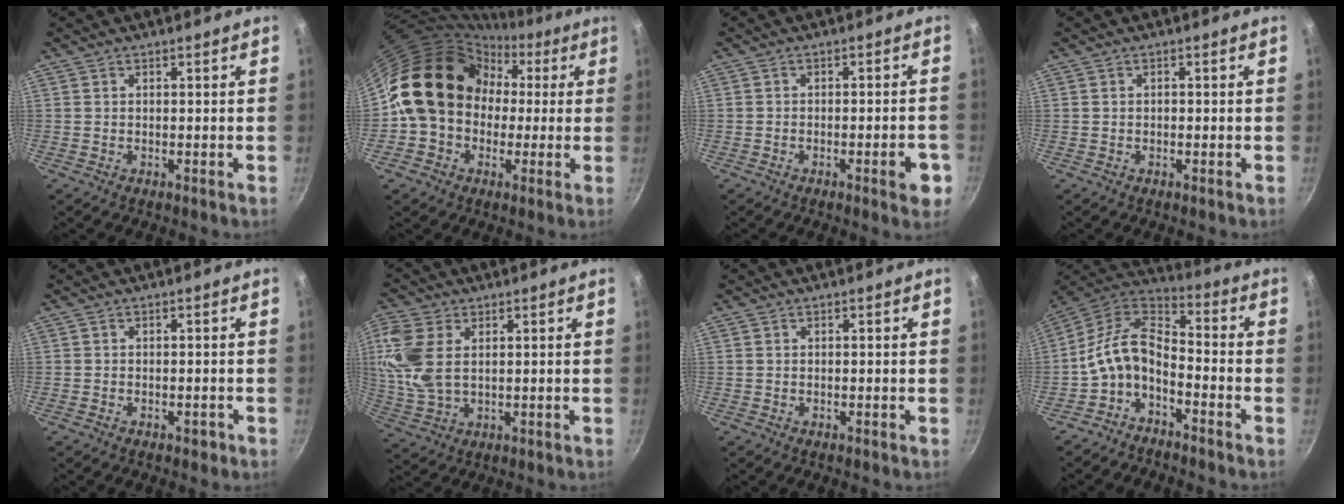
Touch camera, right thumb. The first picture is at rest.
{"total": 19.3, "force": [0.5, 16.3, 10.2], "torque": [-0.144, 0.061, 0.000]}
{"total": 5.2, "force": [-2.3, 1.5, 4.5], "torque": [-0.044, 0.013, -0.028]}
{"total": 0.6, "force": [0.0, 0.4, 0.4], "torque": [-0.006, 0.004, 0.000]}
{"total": 1.2, "force": [-0.7, 0.7, 0.6], "torque": [-0.007, 0.010, -0.004]}
{"total": 10.4, "force": [2.4, 6.3, 7.9], "torque": [-0.172, -0.002, 0.053]}
{"total": 0.0}
{"total": 13.2, "force": [-4.5, 7.6, 9.8], "torque": [-0.182, 0.062, -0.100]}